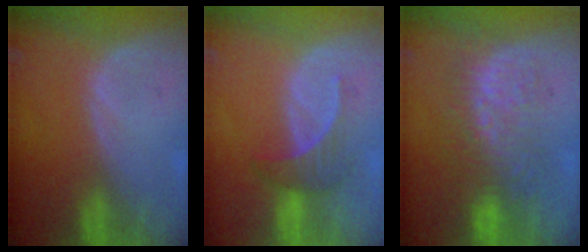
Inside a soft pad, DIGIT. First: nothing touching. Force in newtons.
{"total": 3.8, "press": 3.8, "slide": 0.8}
{"total": 9.1, "press": 8.6, "slide": 2.8}